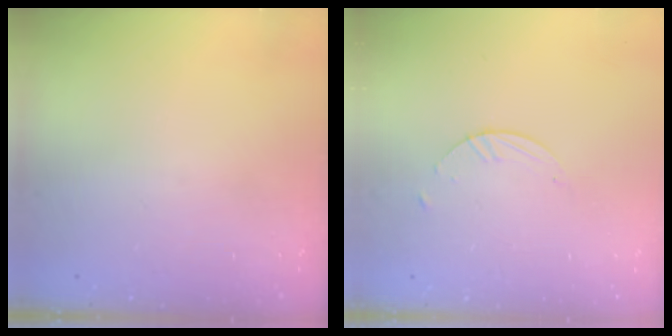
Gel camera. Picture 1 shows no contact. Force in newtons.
{"total": 2.1, "press": 2.1, "slide": 0.2}